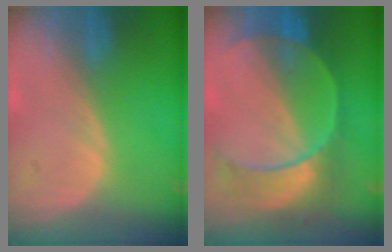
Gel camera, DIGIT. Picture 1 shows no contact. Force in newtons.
{"total": 8.8, "press": 8.3, "slide": 2.8}